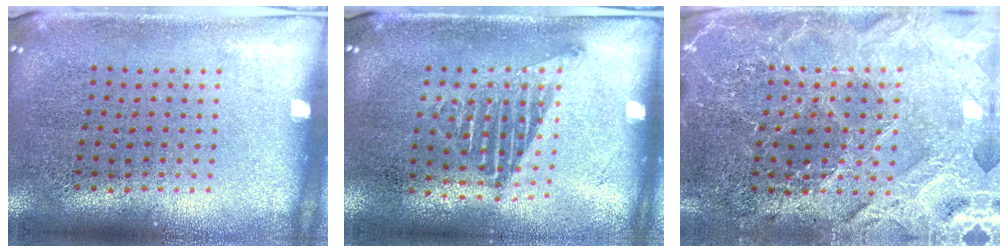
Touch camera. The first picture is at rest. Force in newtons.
{"total": 1.1, "press": 1.0, "slide": 0.6}
{"total": 4.3, "press": 4.1, "slide": 1.4}